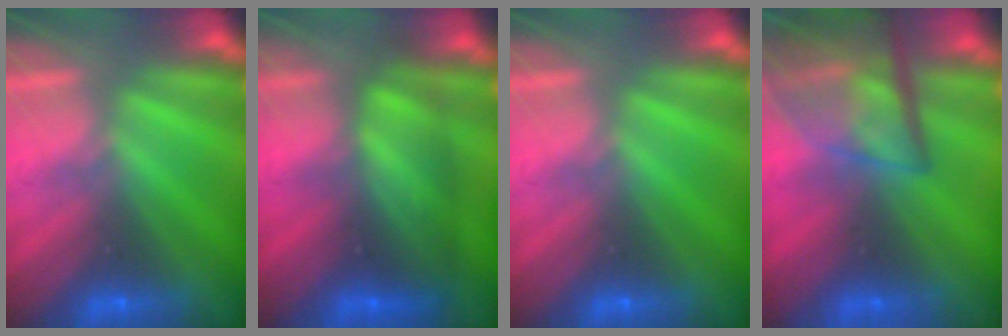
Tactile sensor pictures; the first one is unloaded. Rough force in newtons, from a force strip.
{"total": 8.4}
{"total": 0.0}
{"total": 6.8}